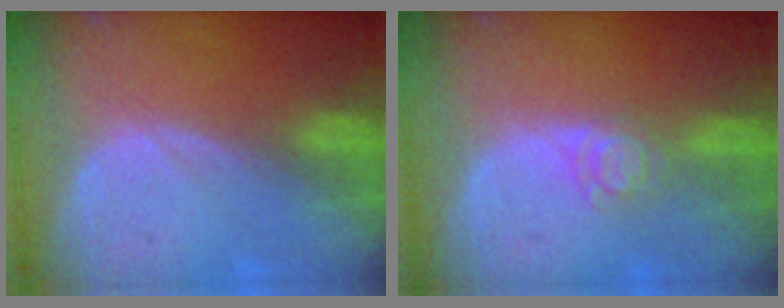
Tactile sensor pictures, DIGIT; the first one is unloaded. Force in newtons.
{"total": 3.2, "press": 3.1, "slide": 0.4}